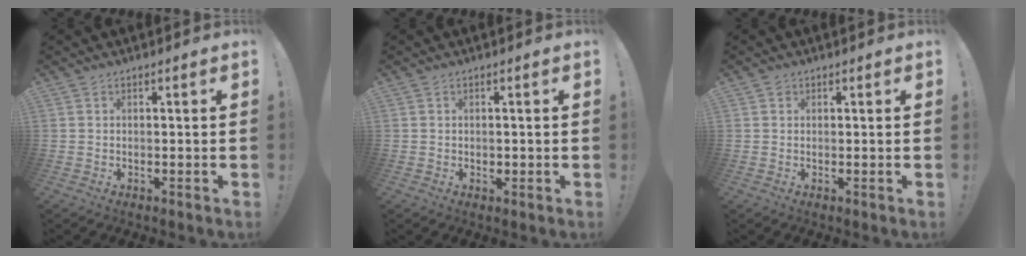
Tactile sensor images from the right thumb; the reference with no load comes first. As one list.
[{"total": 0.7, "force": [-0.1, 0.6, 0.3], "torque": [-0.004, 0.001, -0.001]}, {"total": 1.0, "force": [0.5, 0.8, 0.0], "torque": [0.003, 0.000, 0.009]}]